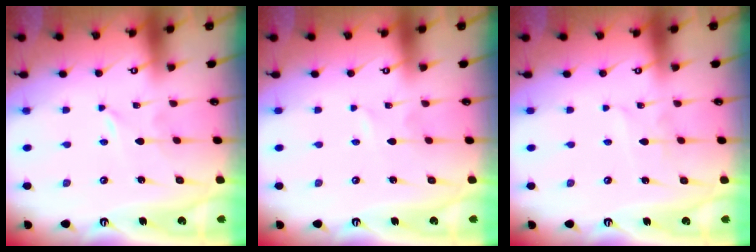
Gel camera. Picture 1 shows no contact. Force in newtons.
{"total": 0.0}
{"total": 3.0, "press": 3.0, "slide": 0.3}